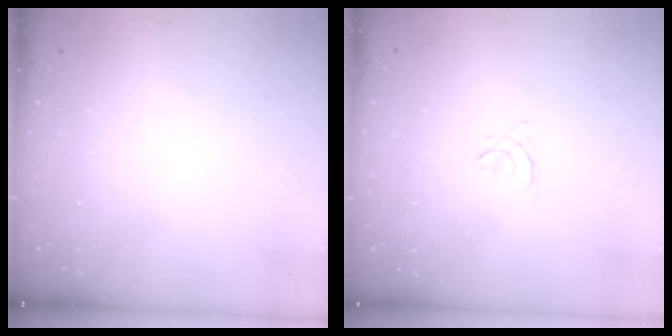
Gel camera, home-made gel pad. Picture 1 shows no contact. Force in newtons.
{"total": 2.4, "press": 2.3, "slide": 0.6}